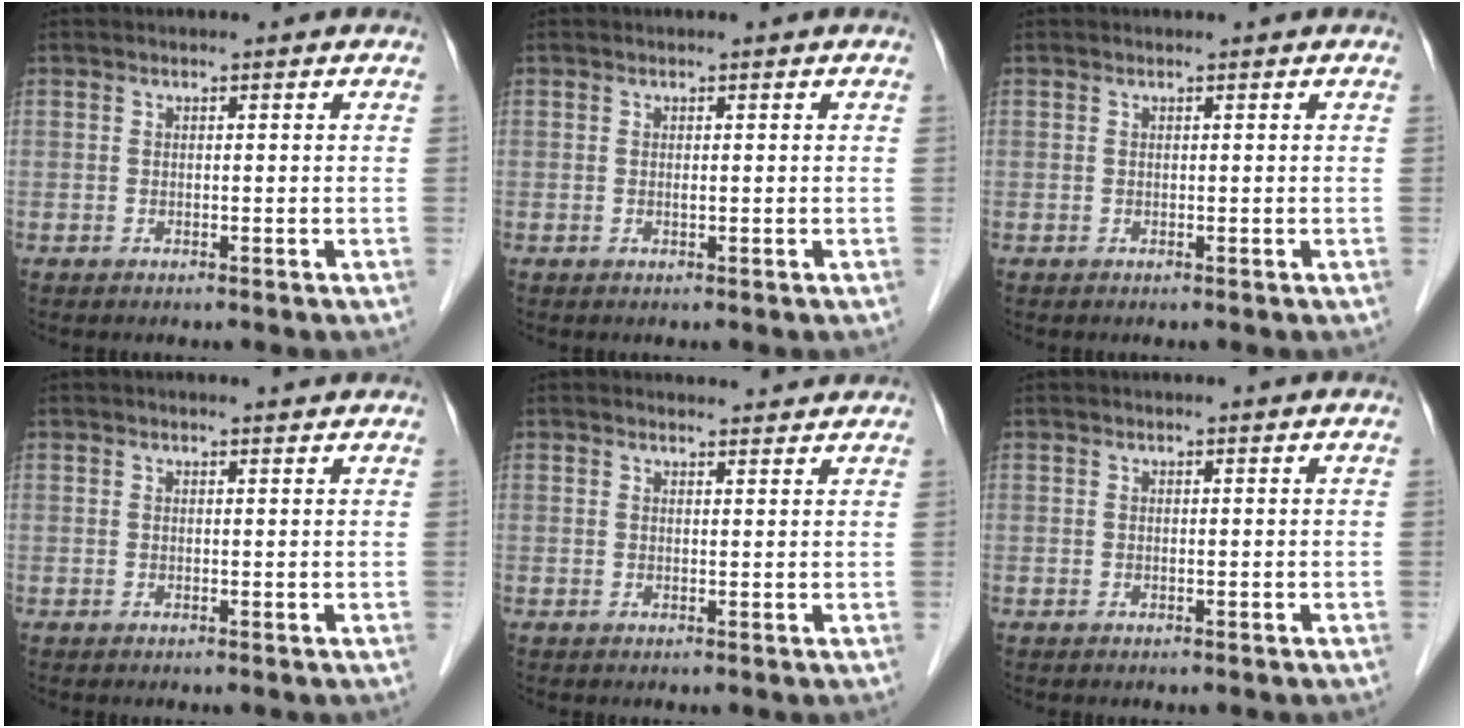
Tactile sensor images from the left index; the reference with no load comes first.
{"total": 0.0}
{"total": 0.0}
{"total": 1.3, "force": [1.2, 0.2, 0.5], "torque": [-0.013, 0.006, 0.017]}
{"total": 2.9, "force": [2.8, 0.6, 0.2], "torque": [-0.010, 0.007, 0.033]}
{"total": 0.0}